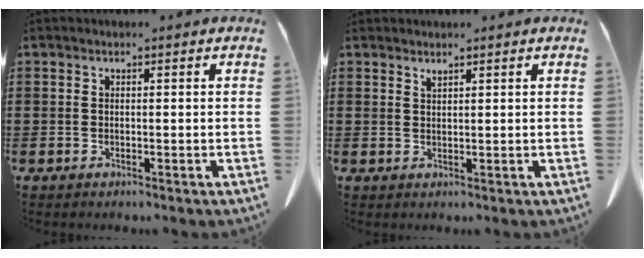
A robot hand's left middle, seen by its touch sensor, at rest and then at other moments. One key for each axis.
{"total": 1.1, "fx": 1.0, "fy": 0.0, "fz": 0.3, "tx": -0.009, "ty": -0.002, "tz": 0.020}